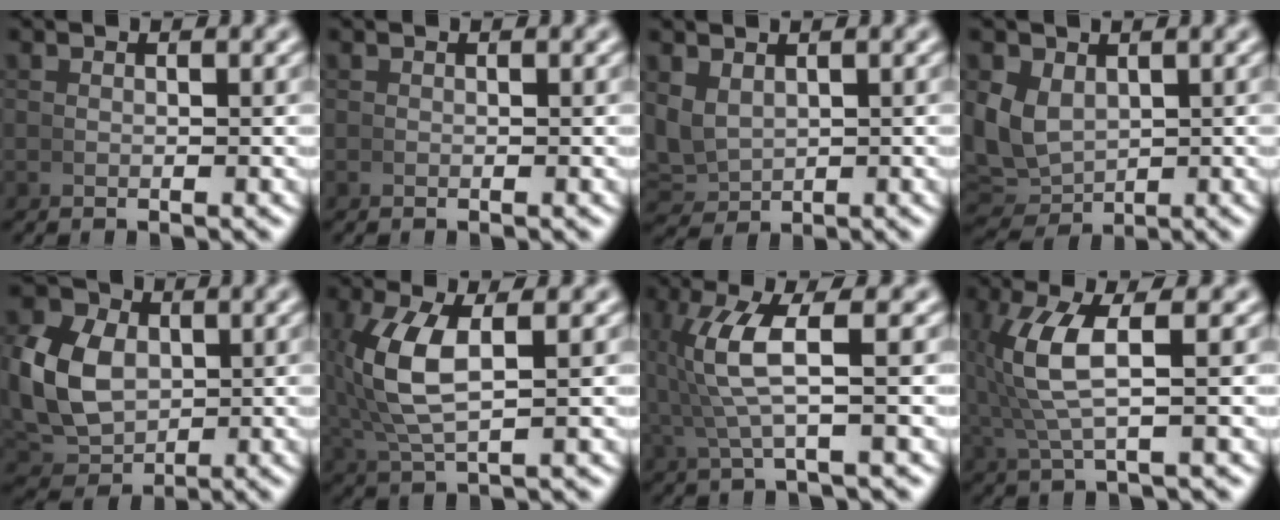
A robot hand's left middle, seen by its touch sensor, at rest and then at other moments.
{"total": 0.0}
{"total": 4.0, "force": [0.9, 3.3, 2.1], "torque": [-0.073, -0.022, 0.035]}
{"total": 6.9, "force": [0.0, 5.9, 3.5], "torque": [-0.110, -0.043, 0.024]}
{"total": 8.1, "force": [0.2, 6.4, 5.0], "torque": [-0.121, -0.024, 0.018]}
{"total": 5.5, "force": [0.9, 2.2, 4.9], "torque": [-0.120, -0.001, 0.027]}
{"total": 5.3, "force": [0.7, 1.1, 5.1], "torque": [-0.107, 0.012, 0.012]}
{"total": 5.6, "force": [0.8, 1.6, 5.3], "torque": [-0.117, 0.007, 0.020]}